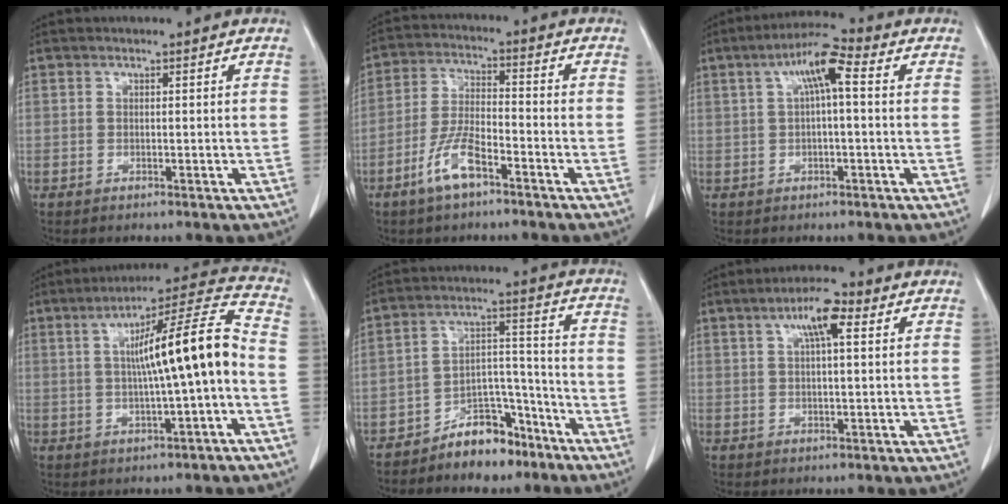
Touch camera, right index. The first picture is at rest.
{"total": 7.4, "force": [-4.5, 2.1, 5.6], "torque": [-0.121, 0.000, -0.087]}
{"total": 6.8, "force": [1.7, 1.1, 6.4], "torque": [-0.118, 0.026, 0.025]}
{"total": 13.4, "force": [-0.3, 0.6, 13.4], "torque": [-0.204, 0.028, -0.008]}
{"total": 8.7, "force": [-6.7, 4.4, 3.6], "torque": [-0.054, 0.035, -0.112]}
{"total": 5.8, "force": [2.5, 1.1, 5.2], "torque": [-0.094, 0.013, 0.039]}